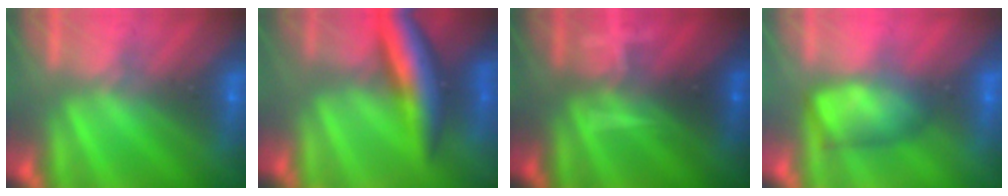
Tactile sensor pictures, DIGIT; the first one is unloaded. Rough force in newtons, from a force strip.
{"total": 9.4}
{"total": 3.2}
{"total": 4.7}